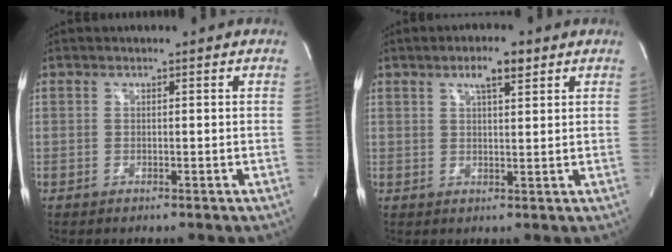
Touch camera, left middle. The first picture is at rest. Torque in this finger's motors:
{"motor_torque": [0.01, -0.12, 0.00, 0.02]}